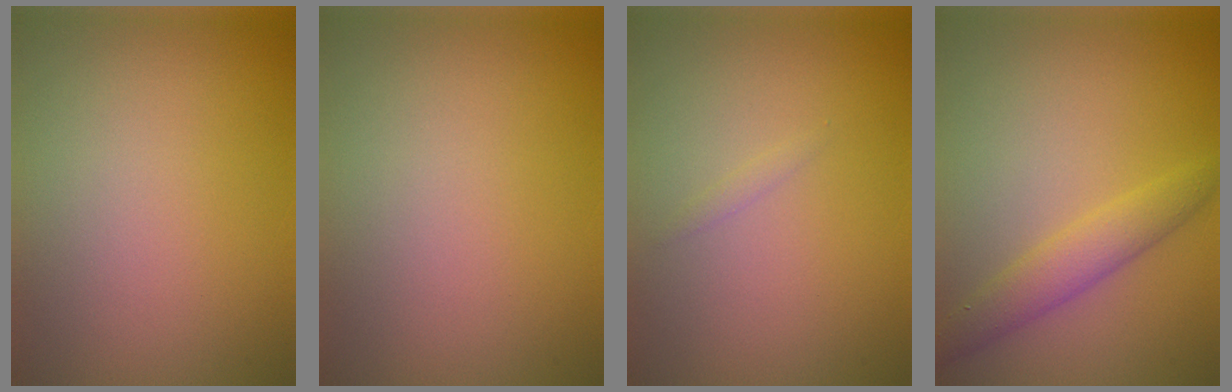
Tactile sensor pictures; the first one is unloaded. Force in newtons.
{"total": 0.0}
{"total": 0.5, "press": 0.5, "slide": 0.0}
{"total": 2.9, "press": 2.9, "slide": 0.1}